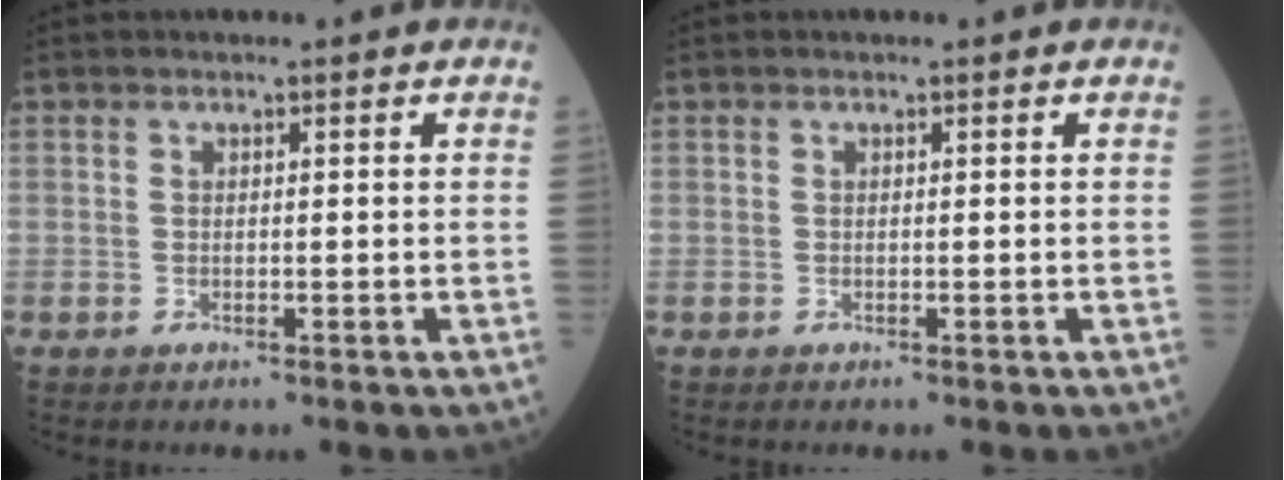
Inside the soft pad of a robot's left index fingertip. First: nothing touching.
{"total": 0.0}